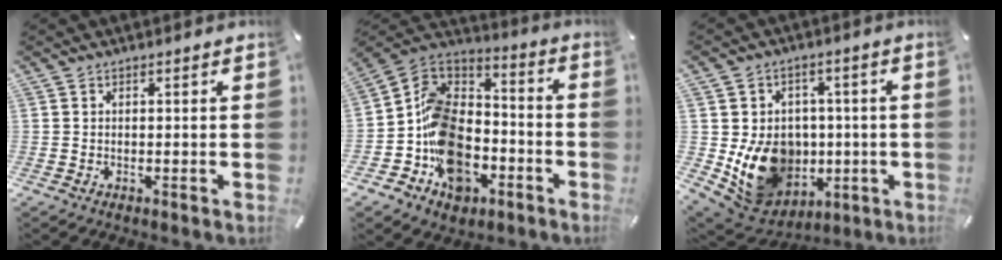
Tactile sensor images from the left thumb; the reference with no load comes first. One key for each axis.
{"total": 16.0, "fx": -6.9, "fy": 11.8, "fz": 8.3, "tx": -0.180, "ty": 0.032, "tz": -0.123}
{"total": 15.2, "fx": -2.0, "fy": 13.2, "fz": 7.2, "tx": -0.125, "ty": -0.003, "tz": -0.018}